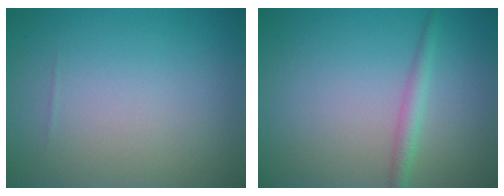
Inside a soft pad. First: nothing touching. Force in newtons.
{"total": 1.7, "press": 1.7, "slide": 0.0}